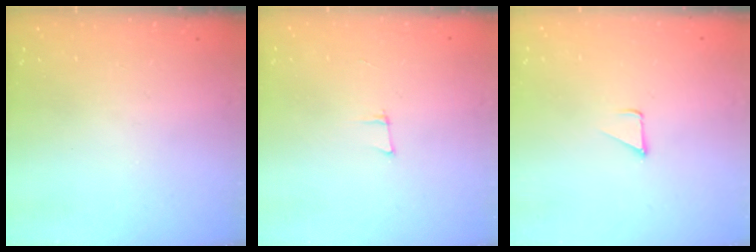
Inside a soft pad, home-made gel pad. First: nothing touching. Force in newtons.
{"total": 5.8, "press": 5.1, "slide": 2.8}
{"total": 1.7, "press": 1.7, "slide": 0.1}